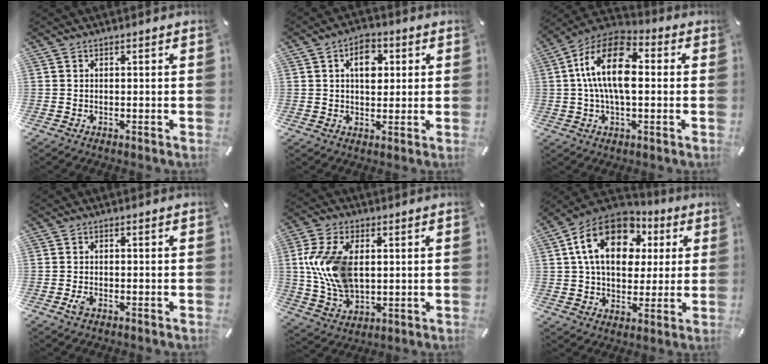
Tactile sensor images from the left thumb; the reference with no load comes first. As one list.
[{"total": 7.4, "force": [2.0, 5.0, 5.0], "torque": [-0.067, -0.001, 0.029]}, {"total": 15.0, "force": [1.4, 8.1, 12.6], "torque": [-0.256, 0.003, 0.023]}, {"total": 1.7, "force": [-0.8, 0.9, 1.2], "torque": [-0.036, -0.005, -0.017]}, {"total": 13.8, "force": [2.1, 9.2, 10.1], "torque": [-0.240, 0.004, 0.037]}, {"total": 17.9, "force": [6.3, 12.6, 11.1], "torque": [-0.209, -0.013, 0.111]}]